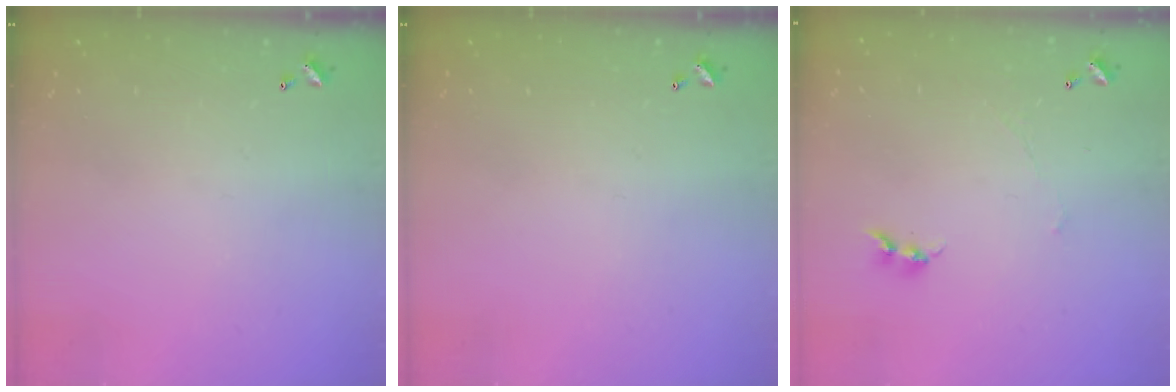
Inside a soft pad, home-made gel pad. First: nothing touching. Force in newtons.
{"total": 0.0}
{"total": 0.7, "press": 0.3, "slide": 0.6}